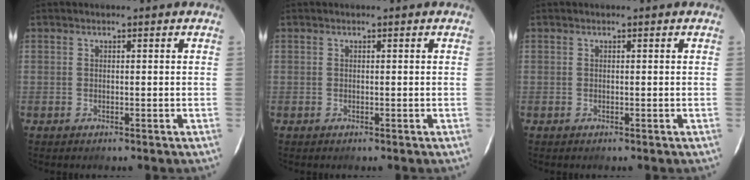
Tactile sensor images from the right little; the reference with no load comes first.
{"total": 0.0}
{"total": 0.0}